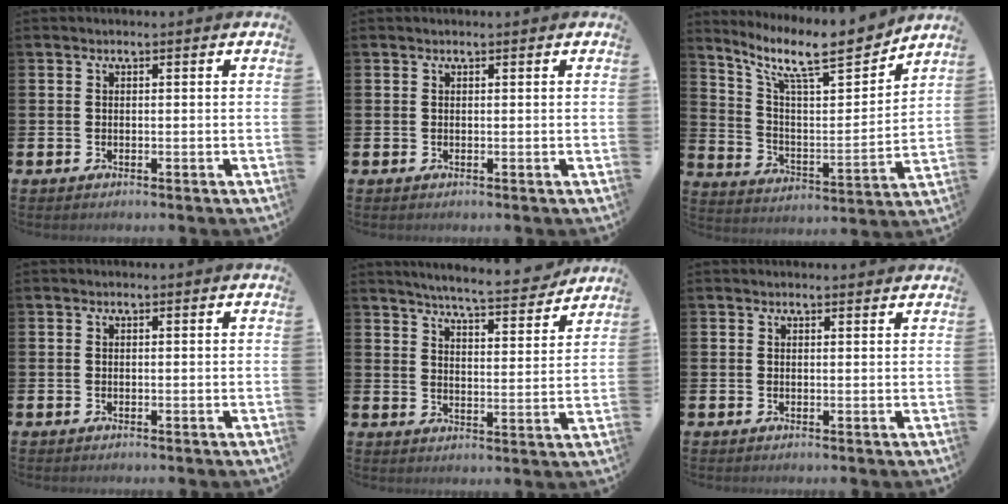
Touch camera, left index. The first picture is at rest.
{"total": 0.0}
{"total": 11.4, "force": [9.4, 2.4, 5.9], "torque": [-0.138, -0.059, 0.161]}
{"total": 0.0}
{"total": 6.3, "force": [6.1, 0.1, 1.5], "torque": [-0.041, -0.047, 0.103]}
{"total": 0.8, "force": [0.7, 0.1, 0.2], "torque": [0.004, -0.001, 0.012]}